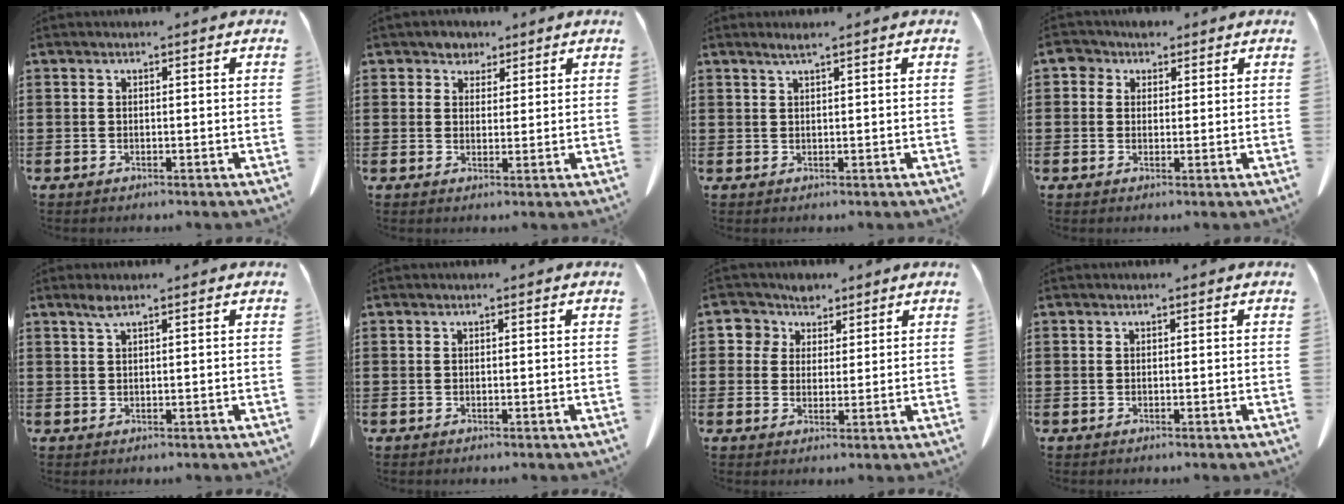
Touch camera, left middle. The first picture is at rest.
{"total": 2.6, "force": [1.9, 1.8, 0.2], "torque": [-0.015, 0.011, 0.035]}
{"total": 1.3, "force": [1.0, -0.1, 0.8], "torque": [-0.016, -0.001, 0.019]}
{"total": 3.0, "force": [1.7, 2.3, 1.0], "torque": [-0.022, 0.009, 0.028]}
{"total": 1.7, "force": [1.0, 0.2, 1.3], "torque": [-0.029, 0.001, 0.019]}
{"total": 0.0}
{"total": 4.6, "force": [2.7, 3.7, 0.6], "torque": [-0.029, 0.005, 0.045]}
{"total": 0.0}